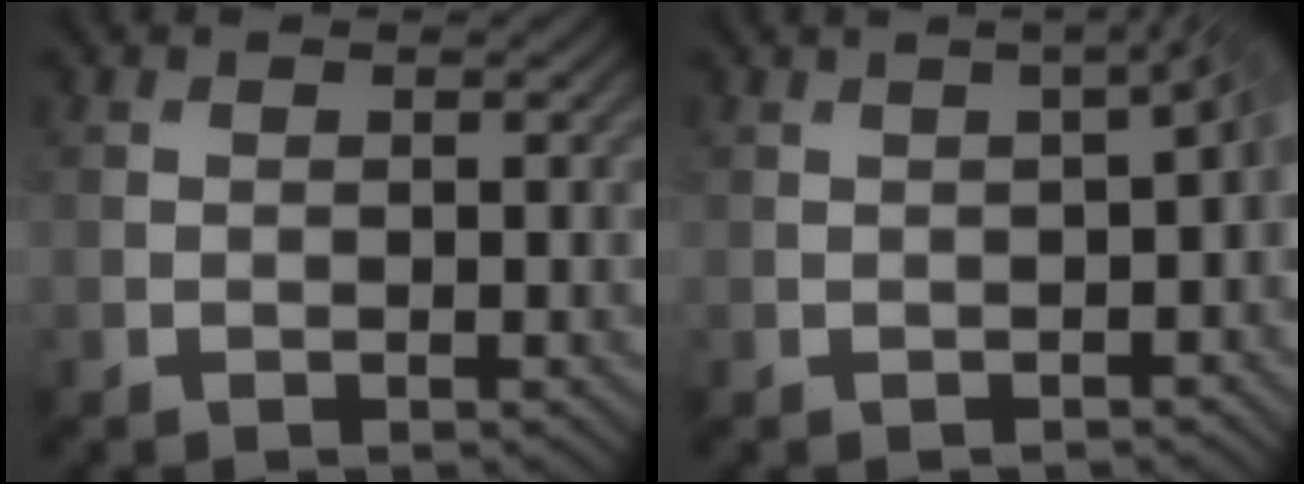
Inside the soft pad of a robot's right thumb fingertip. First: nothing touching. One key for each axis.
{"total": 4.2, "fx": -0.3, "fy": 1.3, "fz": 3.9, "tx": -0.041, "ty": 0.003, "tz": 0.004}